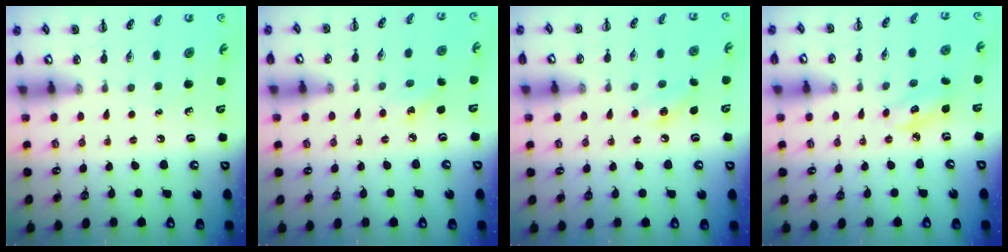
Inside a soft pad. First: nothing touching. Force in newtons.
{"total": 4.3, "press": 4.2, "slide": 1.1}
{"total": 7.4, "press": 7.1, "slide": 1.7}
{"total": 4.9, "press": 4.9, "slide": 0.6}